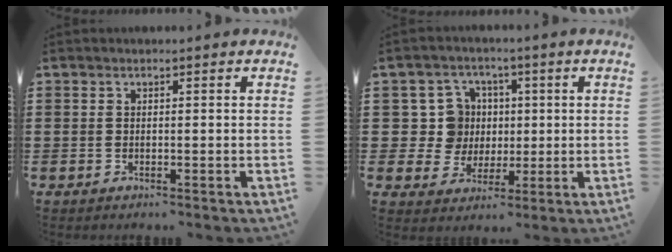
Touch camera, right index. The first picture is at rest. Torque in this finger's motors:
{"motor_torque": [-0.45, 0.45, 0.00, 0.00]}